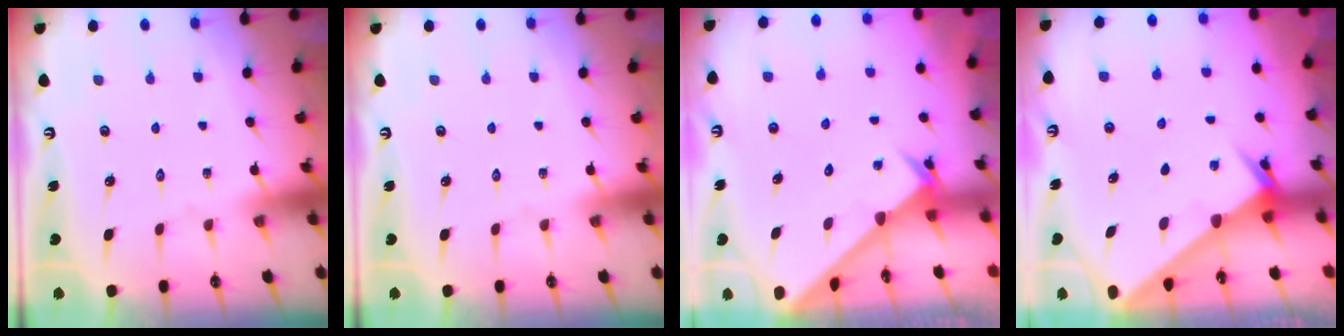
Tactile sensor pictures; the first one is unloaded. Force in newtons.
{"total": 0.0}
{"total": 2.6, "press": 2.6, "slide": 0.2}
{"total": 2.5, "press": 2.5, "slide": 0.3}